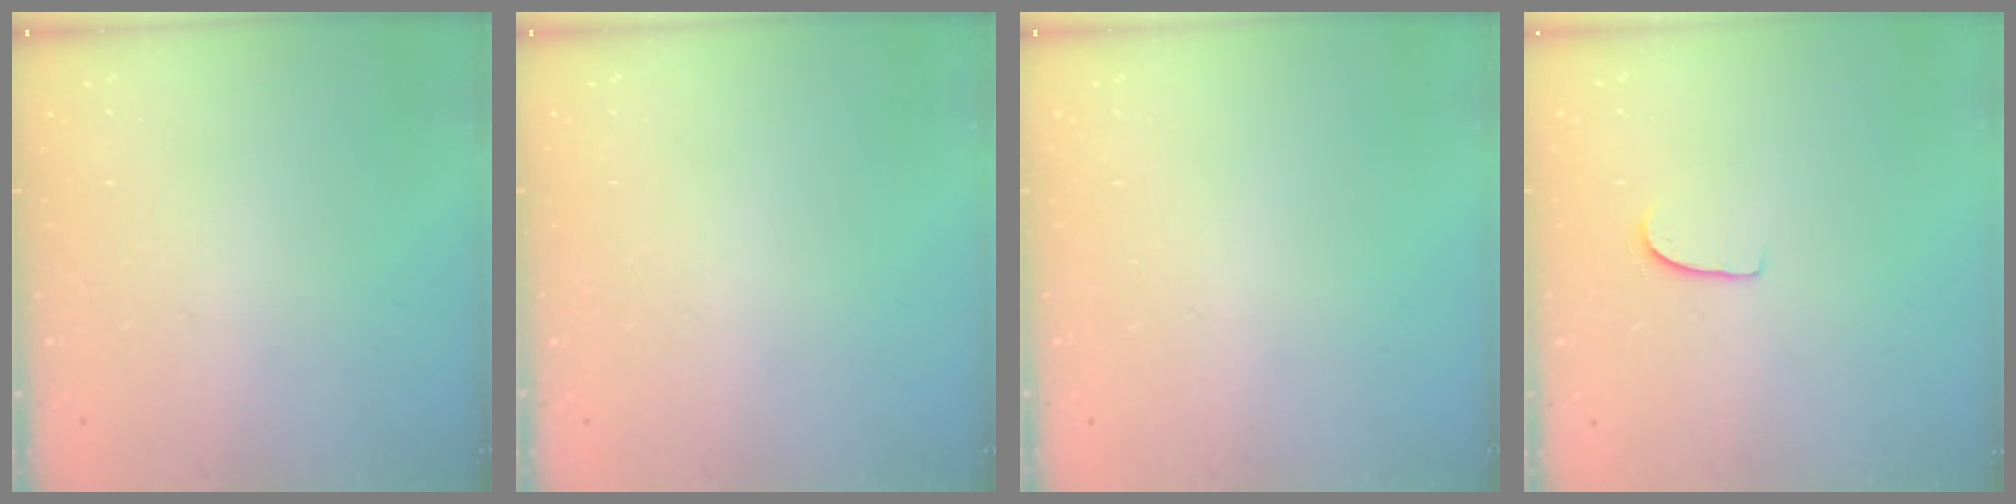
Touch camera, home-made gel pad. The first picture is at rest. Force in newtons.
{"total": 0.0}
{"total": 0.0}
{"total": 5.1, "press": 5.1, "slide": 0.4}